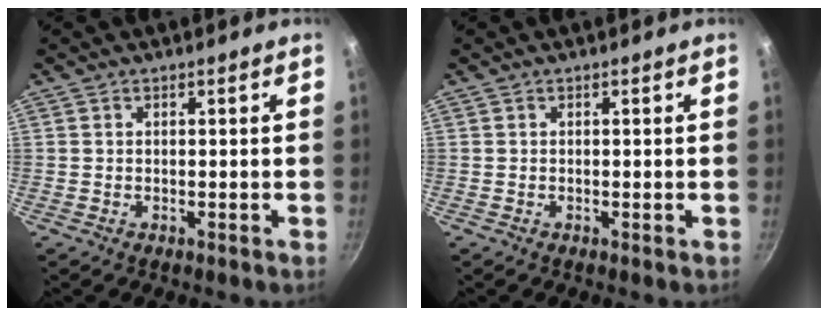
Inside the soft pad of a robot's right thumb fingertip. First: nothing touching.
{"total": 0.0}